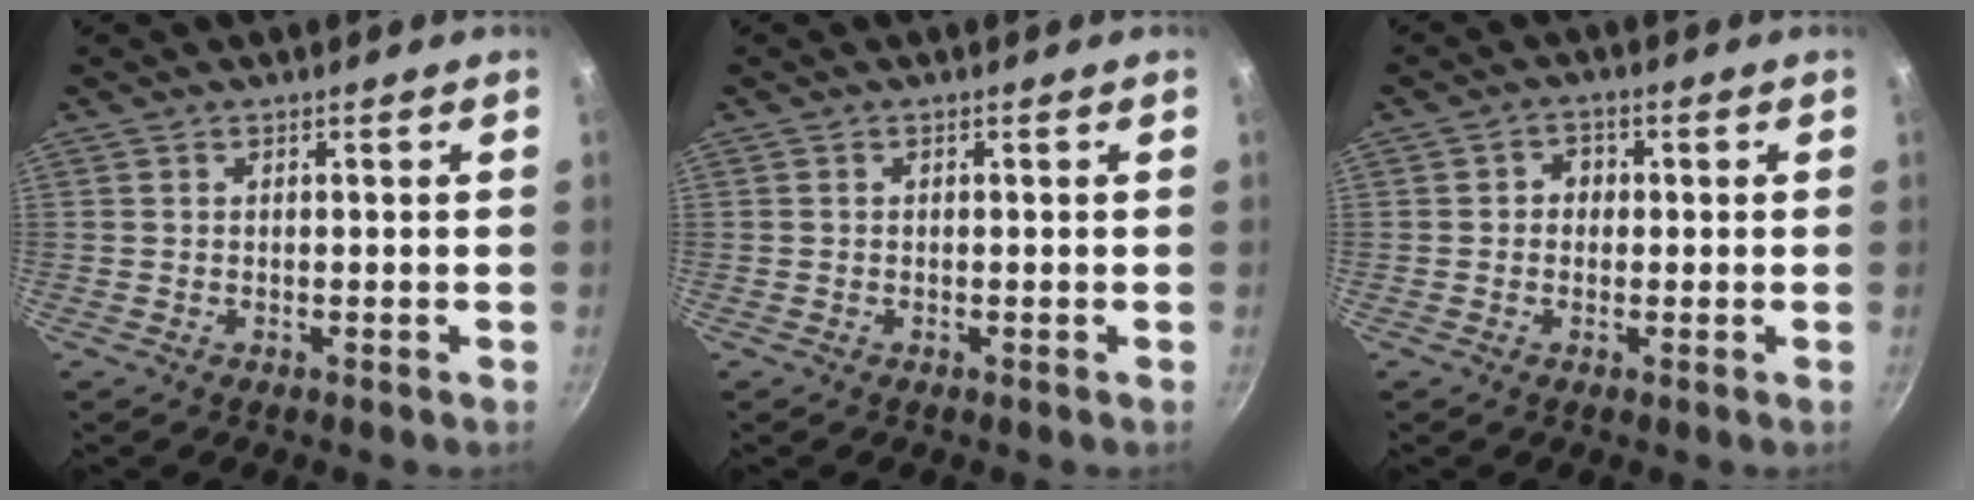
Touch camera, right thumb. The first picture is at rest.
{"total": 0.0}
{"total": 2.9, "force": [0.0, 2.6, 1.3], "torque": [0.000, 0.005, -0.004]}